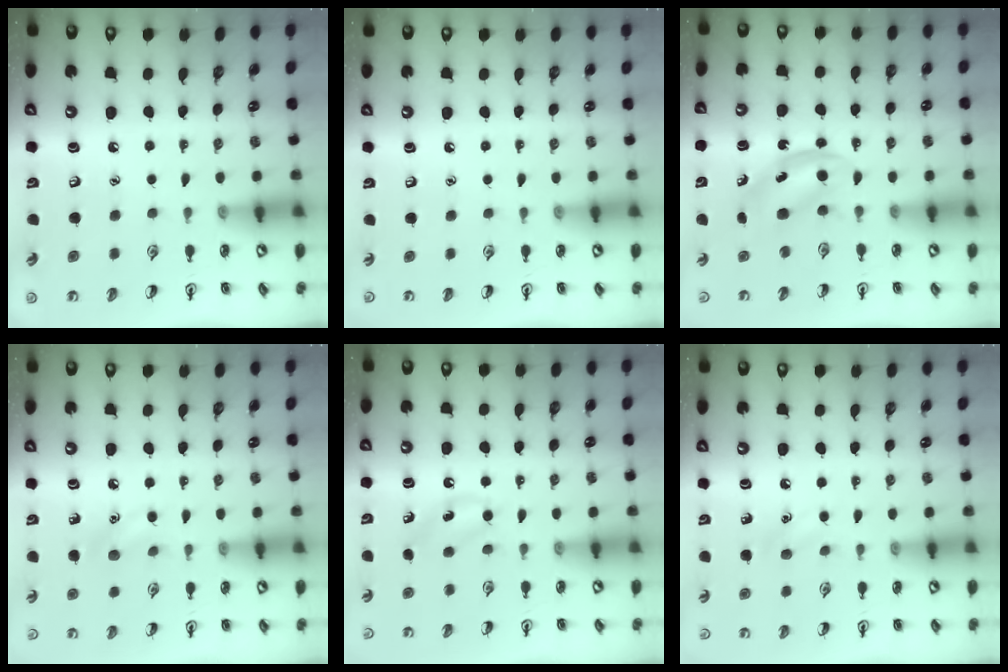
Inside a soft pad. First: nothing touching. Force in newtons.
{"total": 0.0}
{"total": 5.2, "press": 5.2, "slide": 0.6}
{"total": 5.9, "press": 5.6, "slide": 1.8}
{"total": 5.4, "press": 5.0, "slide": 1.8}
{"total": 6.1, "press": 5.7, "slide": 2.2}